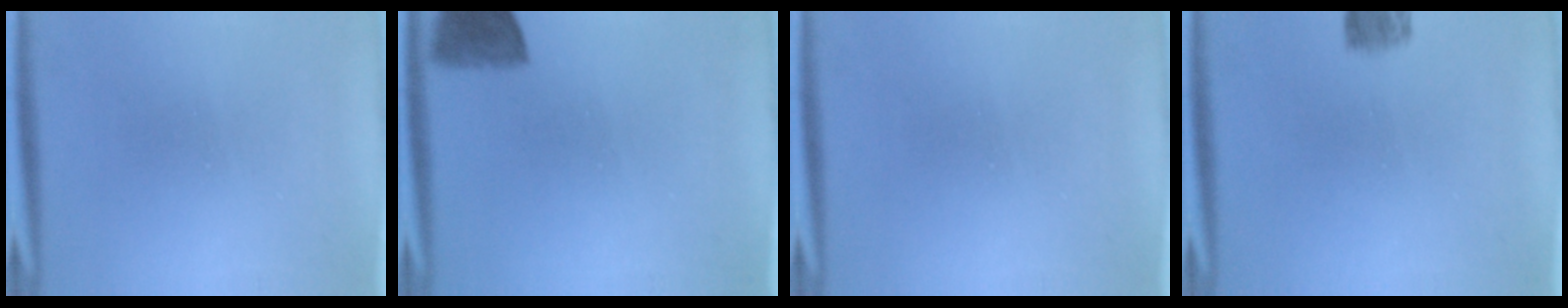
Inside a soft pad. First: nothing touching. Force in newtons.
{"total": 5.2}
{"total": 0.0}
{"total": 3.7}